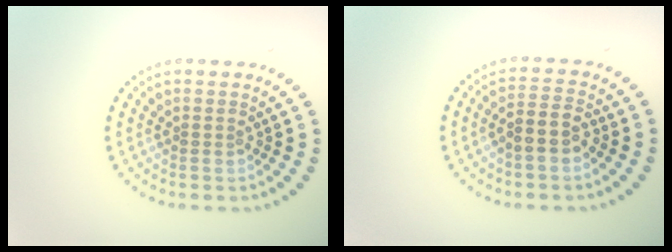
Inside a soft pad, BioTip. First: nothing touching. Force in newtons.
{"total": 2.4, "press": 2.3, "slide": 1.0}